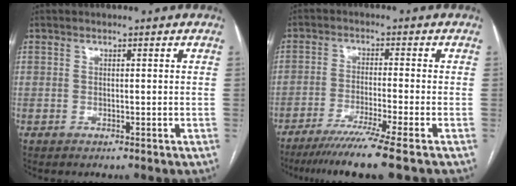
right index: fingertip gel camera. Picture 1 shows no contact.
{"total": 9.7, "force": [-7.3, -2.0, 6.0], "torque": [-0.087, -0.033, -0.118]}